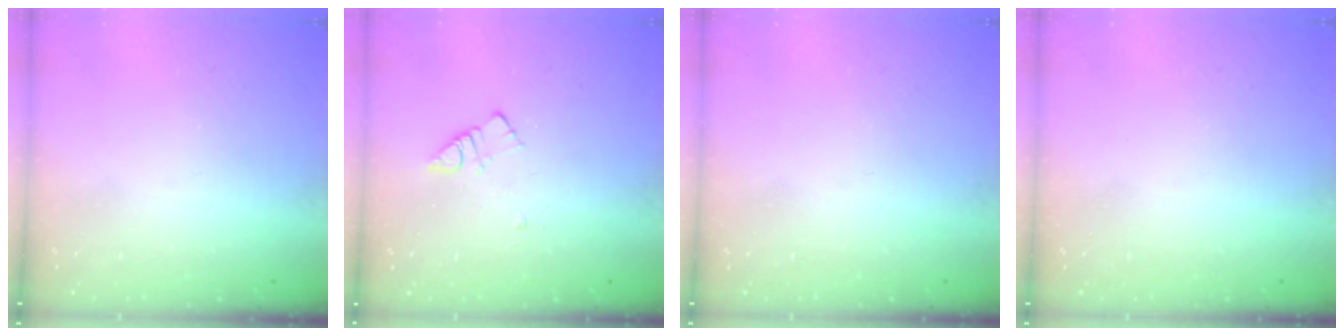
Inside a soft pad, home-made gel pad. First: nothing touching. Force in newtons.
{"total": 5.2, "press": 5.1, "slide": 0.8}
{"total": 0.0}
{"total": 0.0}